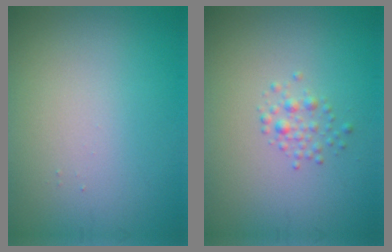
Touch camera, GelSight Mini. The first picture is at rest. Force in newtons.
{"total": 1.3, "press": 1.3, "slide": 0.0}